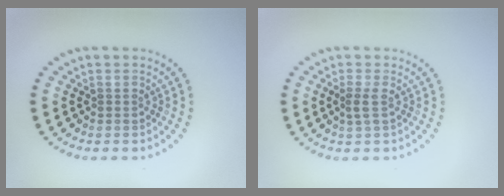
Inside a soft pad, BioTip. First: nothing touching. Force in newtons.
{"total": 1.3, "press": 1.1, "slide": 0.7}